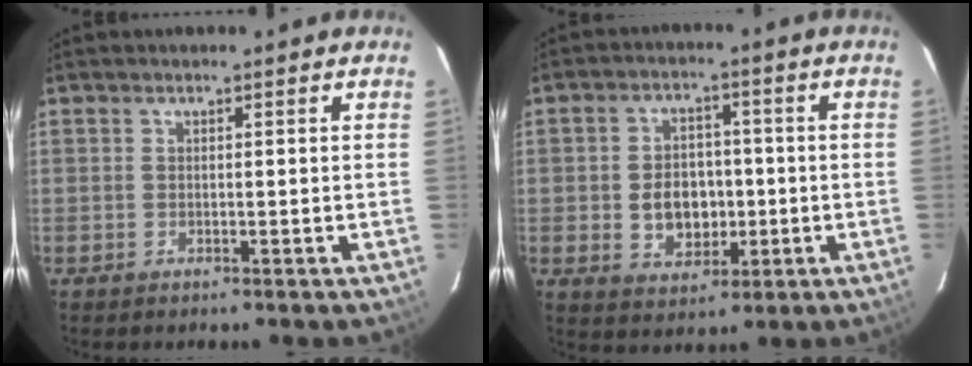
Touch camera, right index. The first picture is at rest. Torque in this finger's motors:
{"motor_torque": [0.27, -0.05, 0.14, 0.07]}